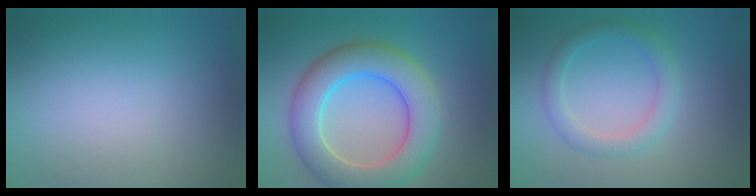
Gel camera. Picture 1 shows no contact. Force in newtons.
{"total": 7.6, "press": 7.6, "slide": 0.5}
{"total": 2.6, "press": 2.6, "slide": 0.2}